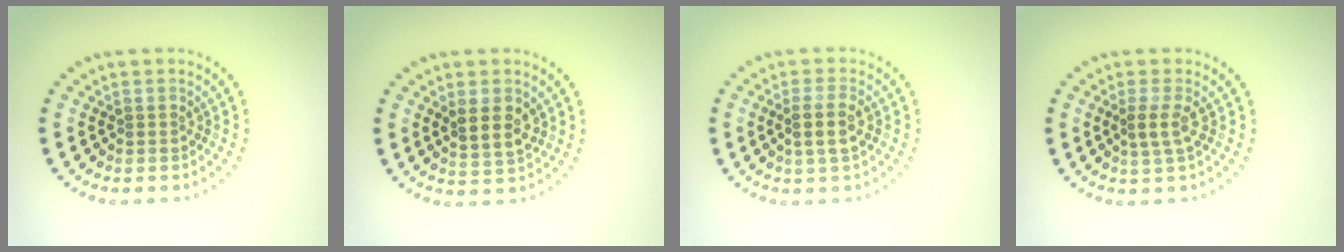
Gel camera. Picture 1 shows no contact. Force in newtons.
{"total": 2.7, "press": 2.5, "slide": 1.0}
{"total": 2.4, "press": 2.2, "slide": 1.0}
{"total": 1.9, "press": 1.6, "slide": 1.0}